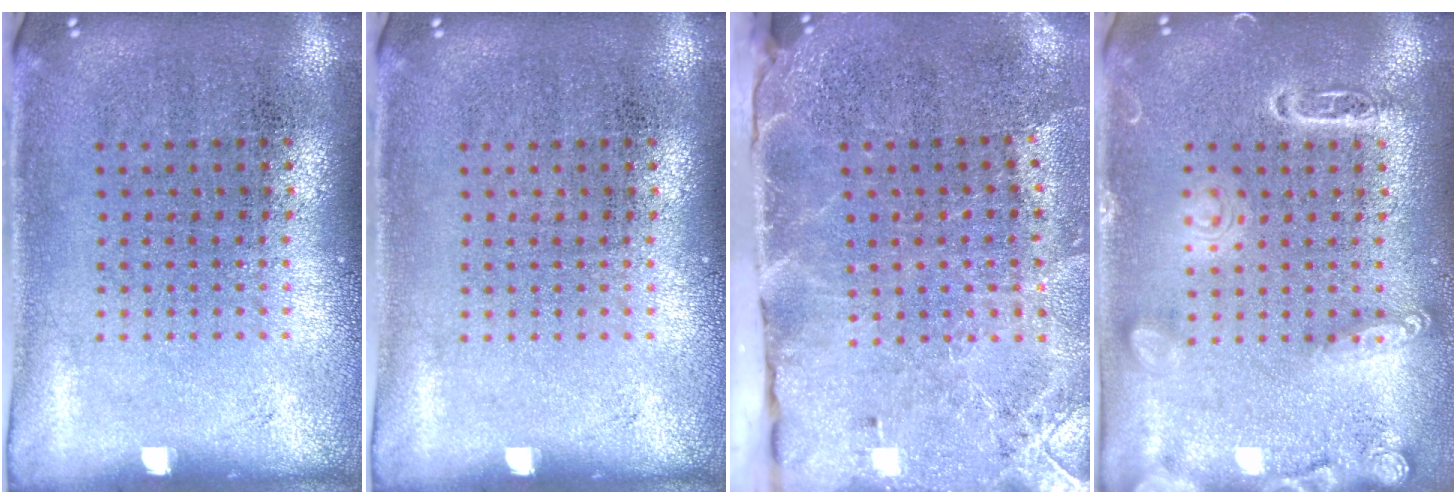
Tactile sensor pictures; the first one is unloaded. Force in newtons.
{"total": 0.0}
{"total": 4.0, "press": 3.2, "slide": 2.4}
{"total": 3.1, "press": 3.1, "slide": 0.2}